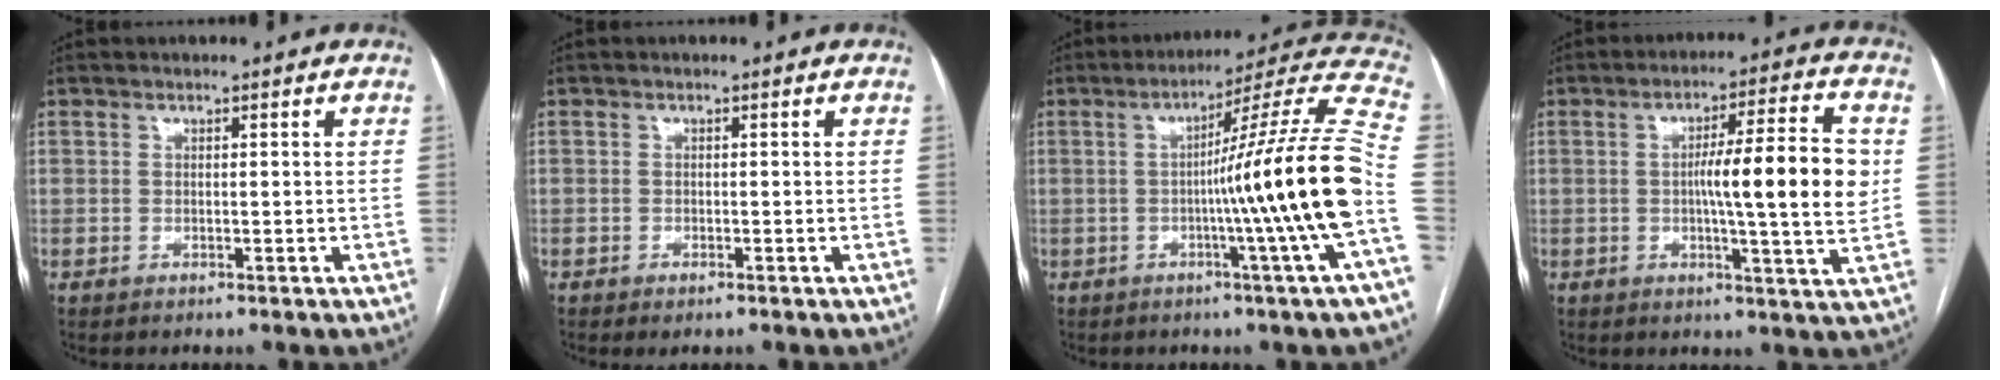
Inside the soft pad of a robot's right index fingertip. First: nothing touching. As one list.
[{"total": 0.9, "force": [-0.6, 0.2, 0.6], "torque": [-0.009, -0.002, -0.007]}, {"total": 18.7, "force": [-3.2, -3.3, 18.1], "torque": [-0.239, 0.001, -0.064]}, {"total": 12.8, "force": [0.5, 0.3, 12.8], "torque": [-0.193, 0.006, 0.003]}]